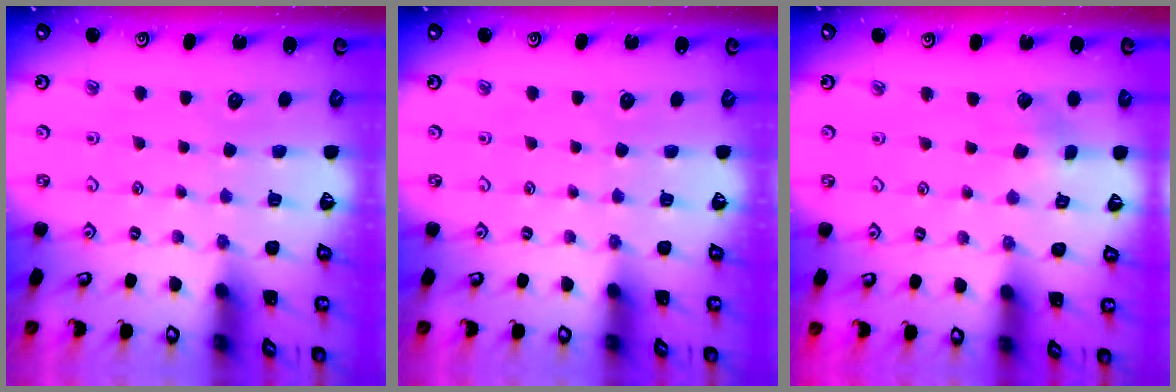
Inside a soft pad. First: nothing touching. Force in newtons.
{"total": 0.0}
{"total": 3.3, "press": 3.3, "slide": 0.3}